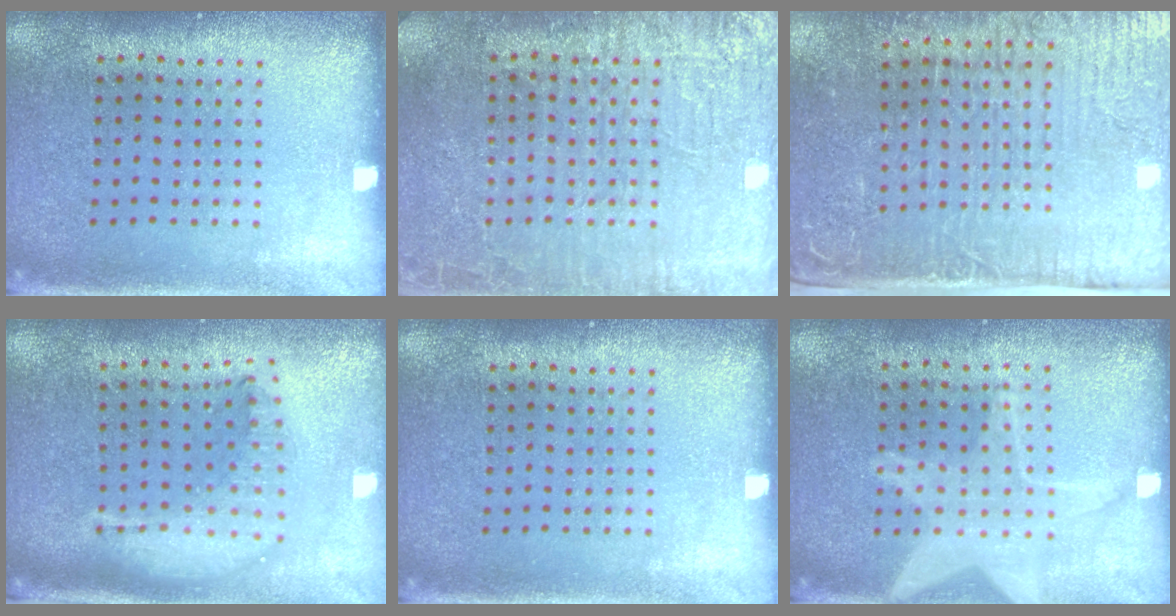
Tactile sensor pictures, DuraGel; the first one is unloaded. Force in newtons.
{"total": 4.0, "press": 3.9, "slide": 0.7}
{"total": 5.3, "press": 4.5, "slide": 2.8}
{"total": 2.2, "press": 1.7, "slide": 1.3}
{"total": 0.0}
{"total": 1.6, "press": 1.6, "slide": 0.2}